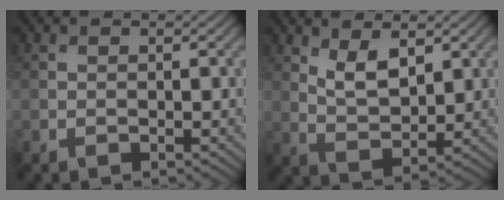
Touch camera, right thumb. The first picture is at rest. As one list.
[{"total": 5.3, "force": [2.6, 2.4, 3.9], "torque": [-0.082, -0.011, 0.052]}]